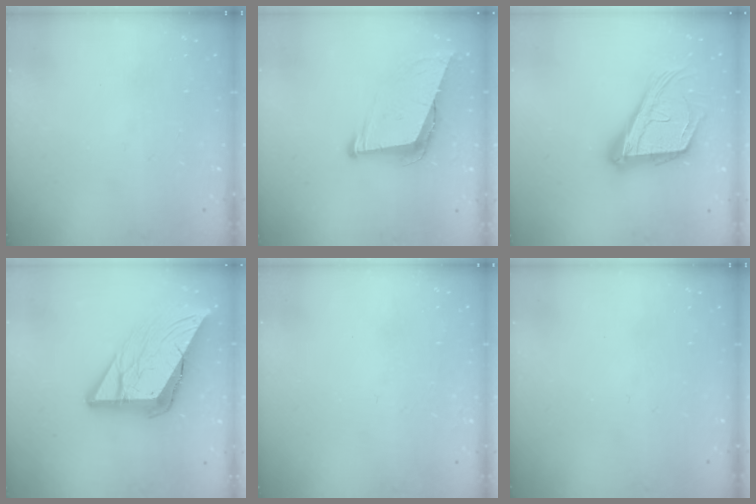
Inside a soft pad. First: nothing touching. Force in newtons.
{"total": 9.3, "press": 8.9, "slide": 2.7}
{"total": 19.7, "press": 19.6, "slide": 2.3}
{"total": 17.8, "press": 17.7, "slide": 2.2}
{"total": 1.6, "press": 1.6, "slide": 0.1}
{"total": 0.0}